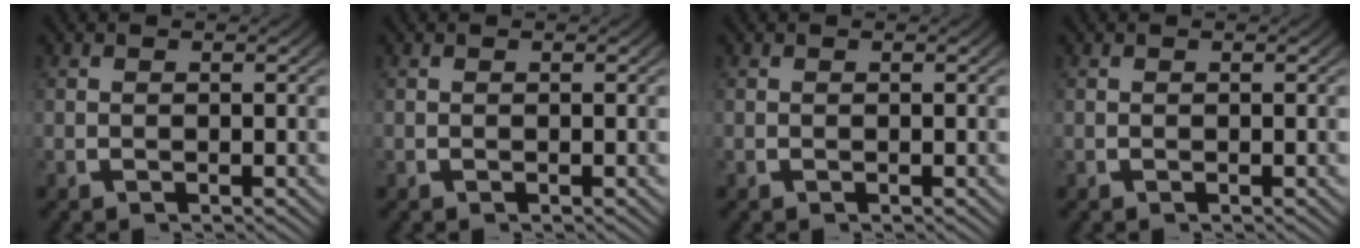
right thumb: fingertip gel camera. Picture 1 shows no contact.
{"total": 0.0}
{"total": 0.0}
{"total": 0.0}